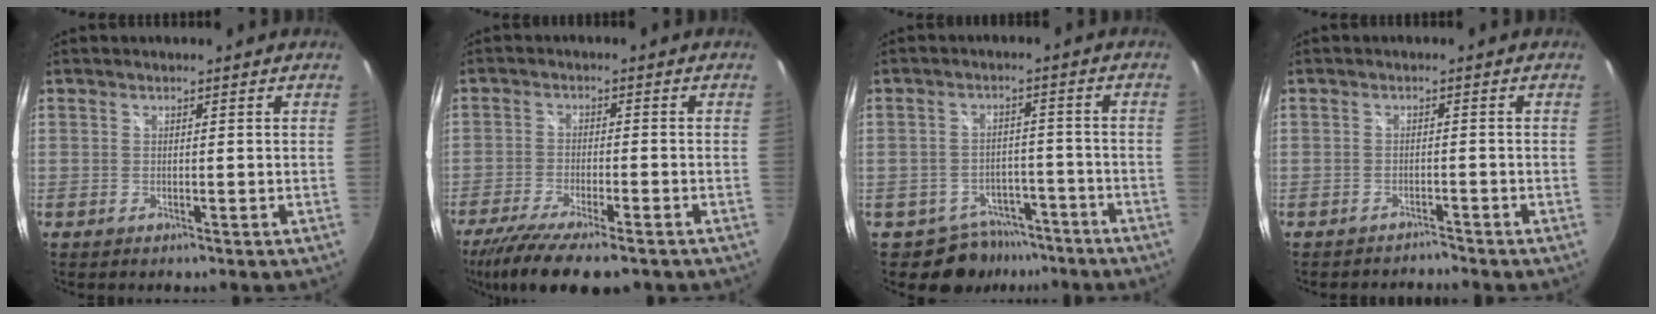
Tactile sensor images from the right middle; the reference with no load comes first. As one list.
[{"total": 13.4, "force": [-10.5, 2.5, 8.0], "torque": [-0.169, -0.051, -0.175]}, {"total": 7.7, "force": [-5.8, 5.0, 1.0], "torque": [-0.023, 0.018, -0.069]}, {"total": 2.8, "force": [-2.7, 0.5, 0.2], "torque": [-0.012, -0.009, -0.045]}]